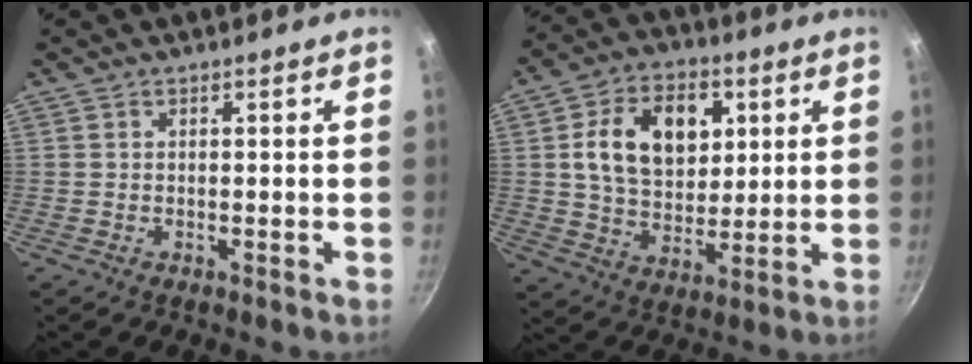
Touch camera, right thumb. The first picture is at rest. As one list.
[{"total": 16.0, "force": [4.0, 11.2, 10.7], "torque": [-0.145, -0.003, 0.063]}]